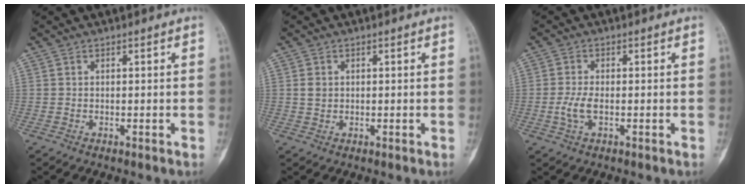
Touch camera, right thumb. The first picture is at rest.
{"total": 1.8, "force": [0.3, 1.5, 1.0], "torque": [-0.014, 0.001, 0.009]}
{"total": 3.6, "force": [-0.8, 1.6, 3.1], "torque": [-0.074, 0.005, -0.016]}